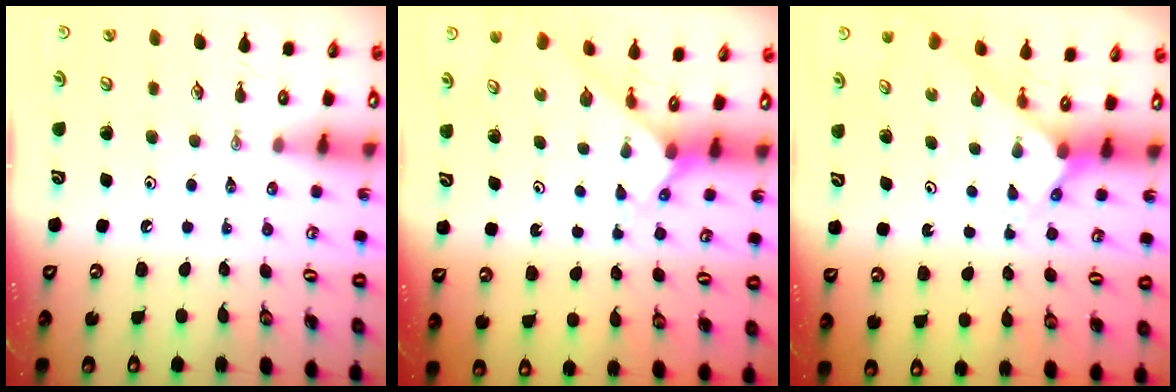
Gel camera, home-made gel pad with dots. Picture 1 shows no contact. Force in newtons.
{"total": 2.1, "press": 2.1, "slide": 0.2}
{"total": 2.0, "press": 2.0, "slide": 0.1}